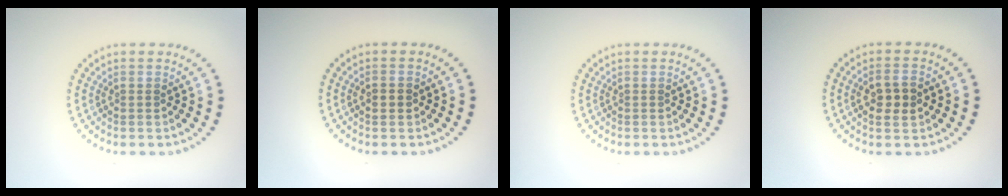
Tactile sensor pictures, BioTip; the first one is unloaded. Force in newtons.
{"total": 1.6, "press": 1.6, "slide": 0.1}
{"total": 0.0}
{"total": 2.7, "press": 2.7, "slide": 0.5}